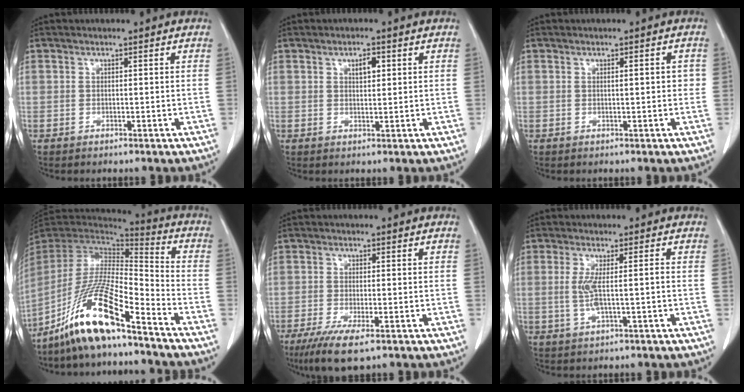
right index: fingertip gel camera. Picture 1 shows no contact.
{"total": 2.3, "force": [0.9, 0.9, 1.9], "torque": [-0.031, -0.002, 0.016]}
{"total": 1.9, "force": [0.2, 0.6, 1.8], "torque": [-0.023, 0.005, 0.003]}
{"total": 15.8, "force": [-11.2, 1.3, 11.2], "torque": [-0.219, -0.015, -0.211]}
{"total": 6.7, "force": [-4.3, 1.2, 5.0], "torque": [-0.091, -0.018, -0.071]}
{"total": 4.2, "force": [-0.5, 0.3, 4.1], "torque": [-0.085, 0.001, -0.004]}